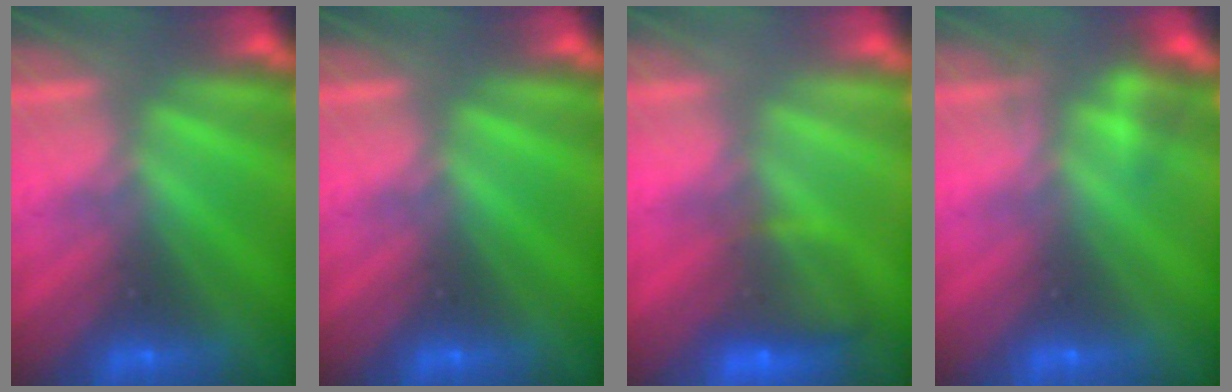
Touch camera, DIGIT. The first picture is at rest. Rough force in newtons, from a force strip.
{"total": 0.0}
{"total": 7.0}
{"total": 2.3}